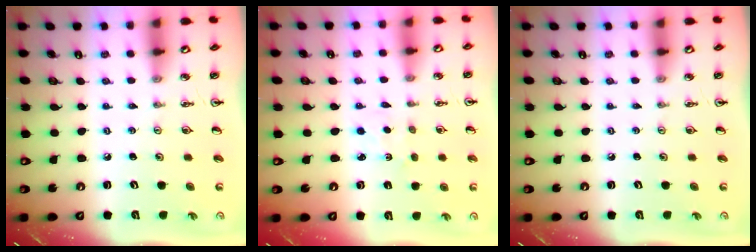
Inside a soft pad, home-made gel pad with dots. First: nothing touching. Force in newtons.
{"total": 1.4, "press": 1.4, "slide": 0.2}
{"total": 0.0}